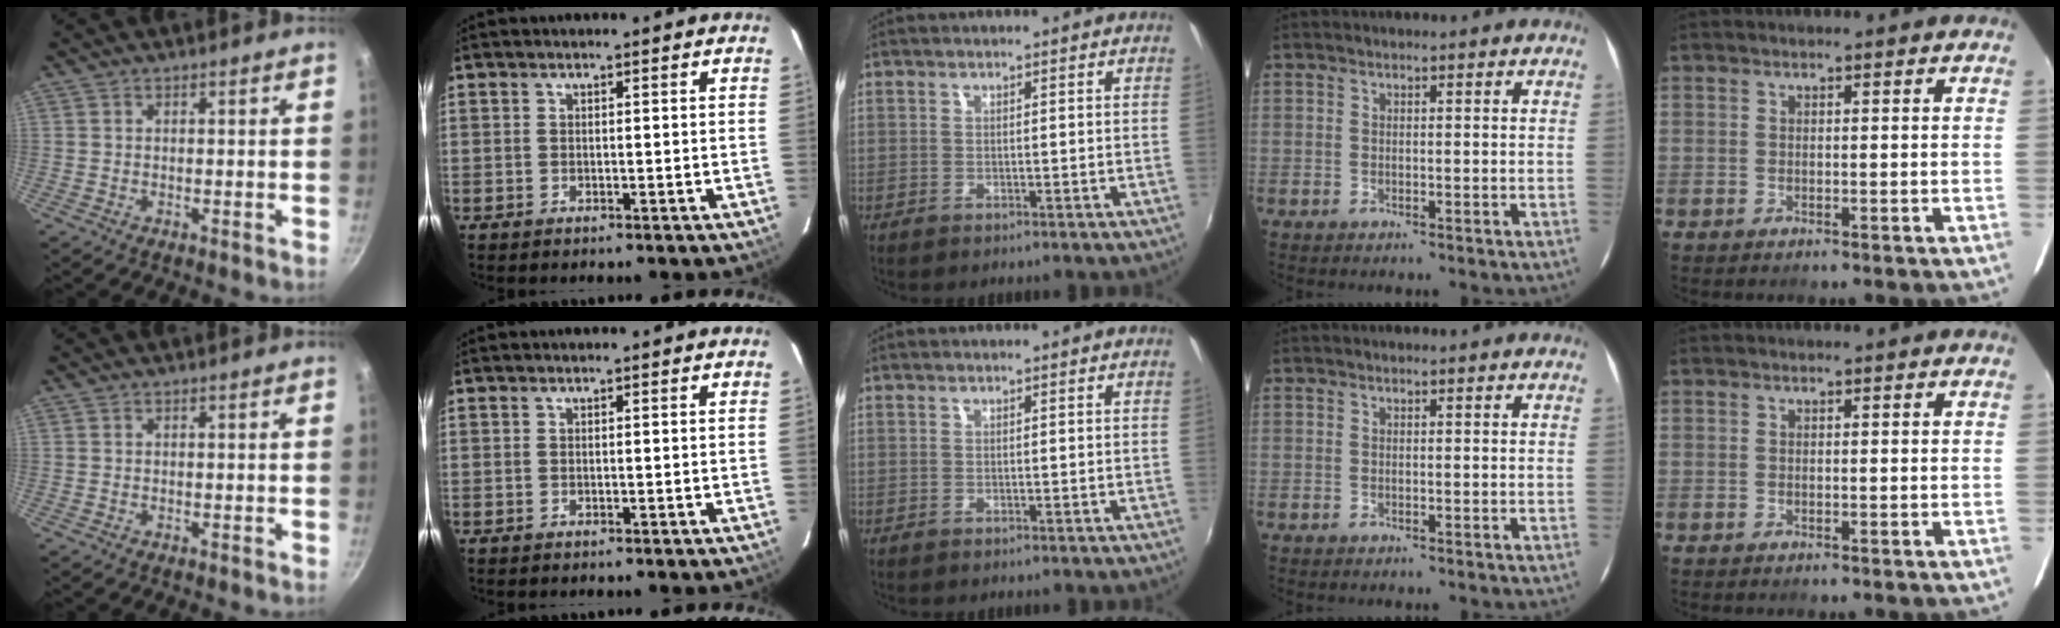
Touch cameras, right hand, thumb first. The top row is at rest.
{}